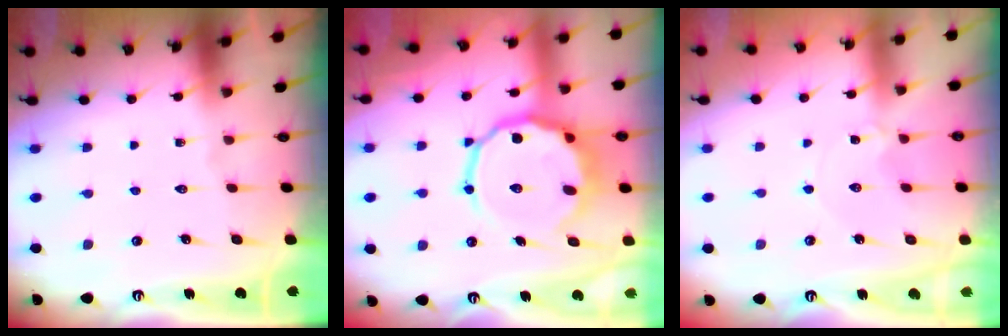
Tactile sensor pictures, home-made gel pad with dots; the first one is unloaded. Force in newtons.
{"total": 13.0, "press": 12.7, "slide": 3.0}
{"total": 1.3, "press": 1.3, "slide": 0.2}